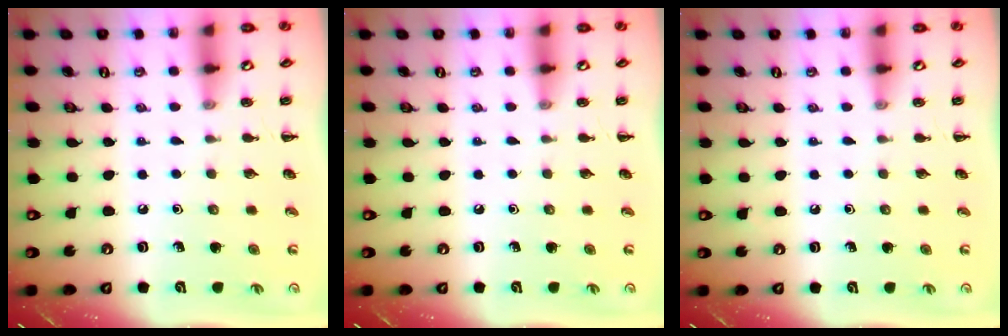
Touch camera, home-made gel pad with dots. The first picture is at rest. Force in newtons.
{"total": 0.0}
{"total": 0.0}